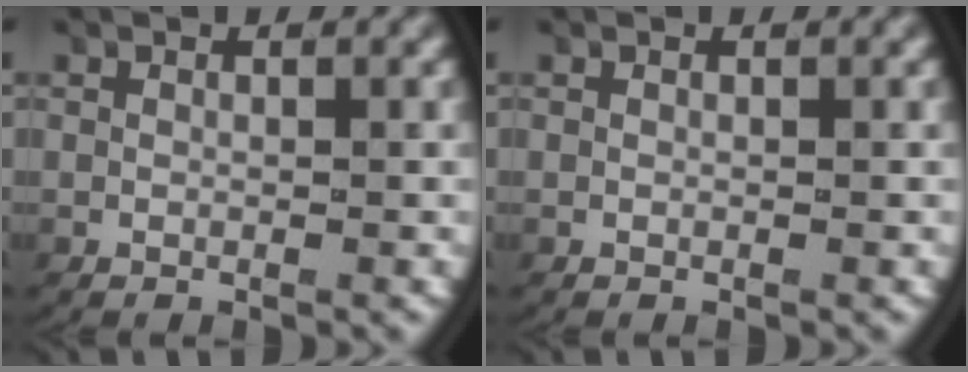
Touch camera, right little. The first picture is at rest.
{"total": 0.0}